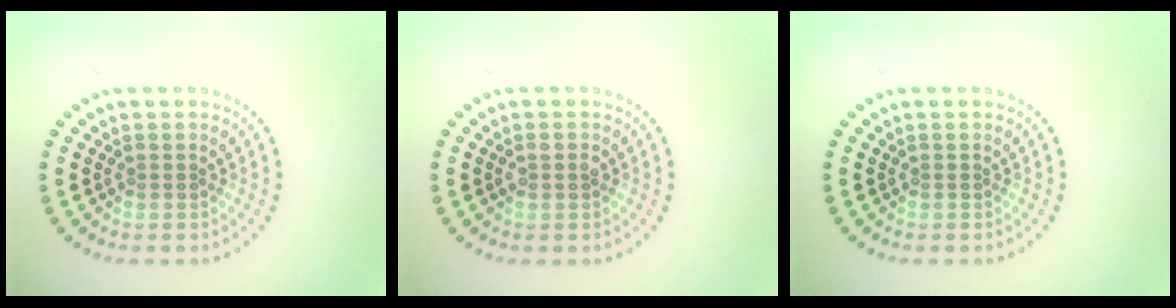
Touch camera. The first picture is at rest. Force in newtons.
{"total": 1.1, "press": 1.0, "slide": 0.2}
{"total": 0.0}